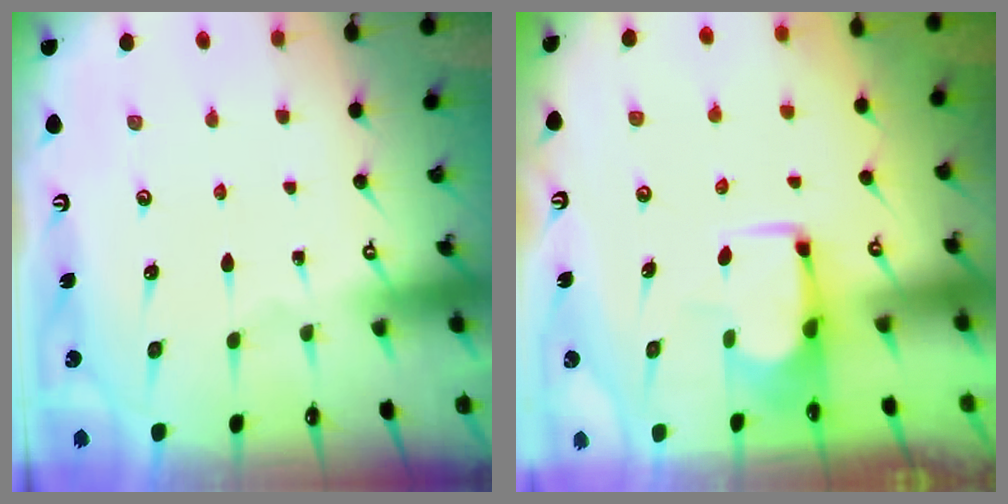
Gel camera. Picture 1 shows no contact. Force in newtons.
{"total": 1.7, "press": 1.6, "slide": 0.6}